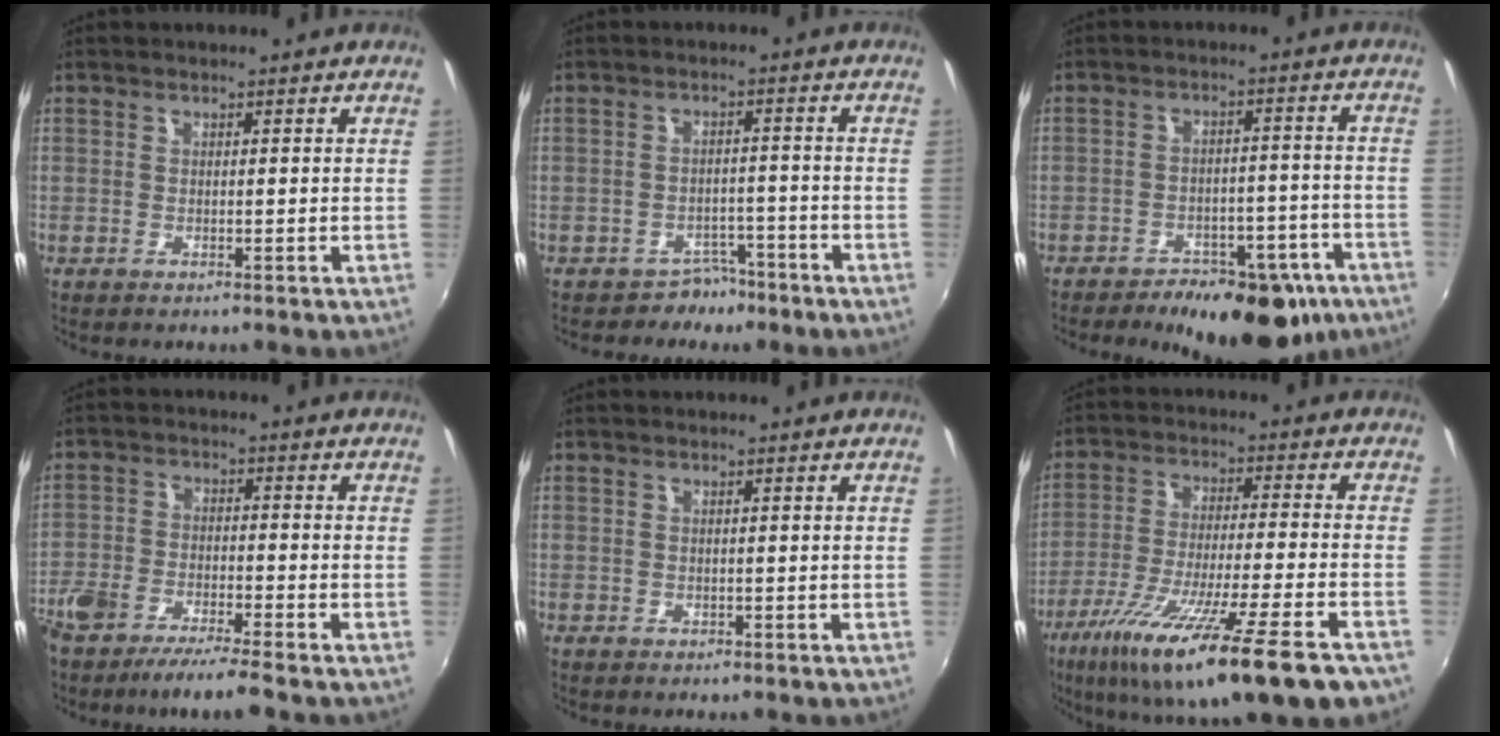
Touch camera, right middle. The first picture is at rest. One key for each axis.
{"total": 4.2, "fx": -3.4, "fy": 2.5, "fz": 0.0, "tx": 0.000, "ty": 0.019, "tz": -0.049}
{"total": 17.6, "fx": -13.0, "fy": 8.1, "fz": 8.7, "tx": -0.140, "ty": 0.004, "tz": -0.152}
{"total": 9.5, "fx": -7.8, "fy": 1.0, "fz": 5.4, "tx": -0.125, "ty": -0.020, "tz": -0.141}
{"total": 0.0}
{"total": 21.9, "fx": -13.7, "fy": 1.2, "fz": 17.0, "tx": -0.303, "ty": -0.082, "tz": -0.226}